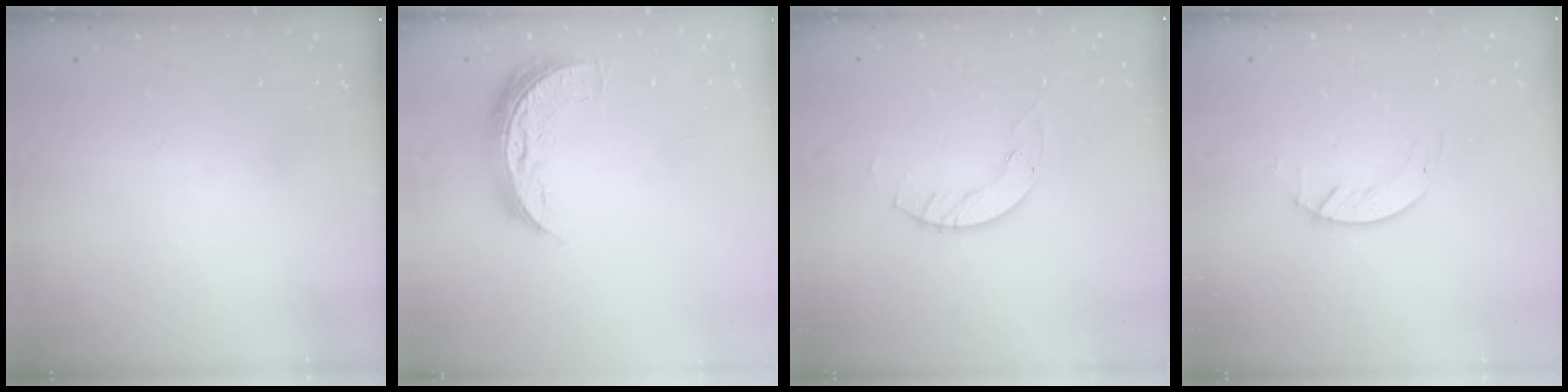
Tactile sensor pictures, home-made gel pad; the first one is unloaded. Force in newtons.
{"total": 8.6, "press": 8.5, "slide": 0.5}
{"total": 2.1, "press": 2.1, "slide": 0.3}
{"total": 1.2, "press": 1.1, "slide": 0.2}